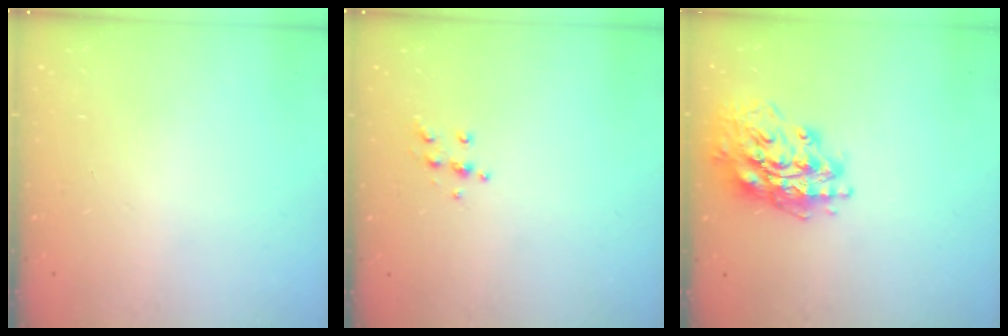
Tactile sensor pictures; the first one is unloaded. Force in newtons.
{"total": 5.1, "press": 5.1, "slide": 0.5}
{"total": 17.5, "press": 17.5, "slide": 0.9}